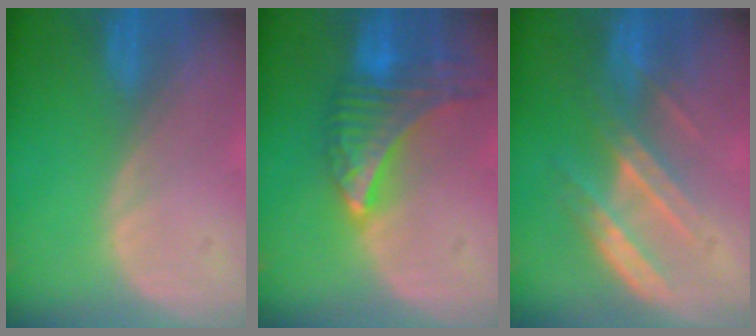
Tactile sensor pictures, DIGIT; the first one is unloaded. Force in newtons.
{"total": 9.1, "press": 8.1, "slide": 4.2}
{"total": 7.2, "press": 6.5, "slide": 3.0}